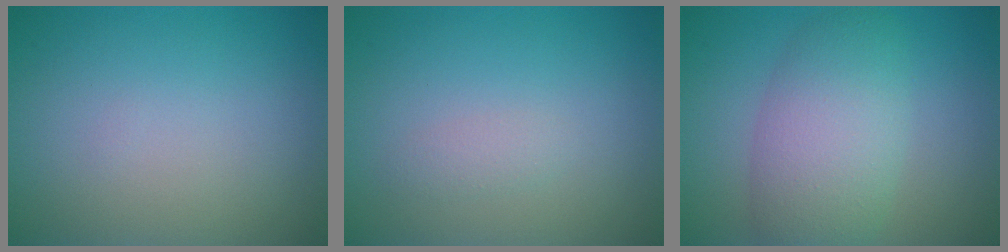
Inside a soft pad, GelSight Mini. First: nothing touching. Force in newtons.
{"total": 1.0, "press": 1.0, "slide": 0.0}
{"total": 6.3, "press": 6.3, "slide": 0.3}